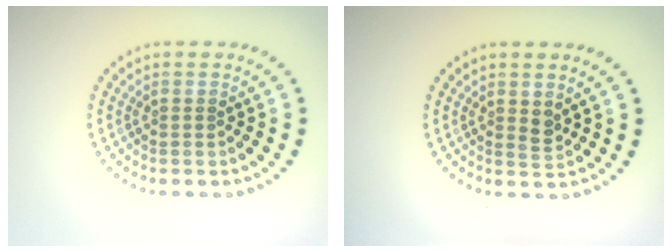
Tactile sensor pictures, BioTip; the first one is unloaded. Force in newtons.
{"total": 1.0, "press": 0.9, "slide": 0.5}